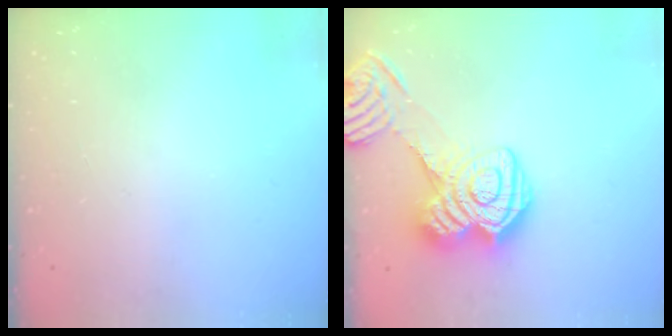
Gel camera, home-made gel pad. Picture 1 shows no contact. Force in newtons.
{"total": 16.9, "press": 16.8, "slide": 1.2}